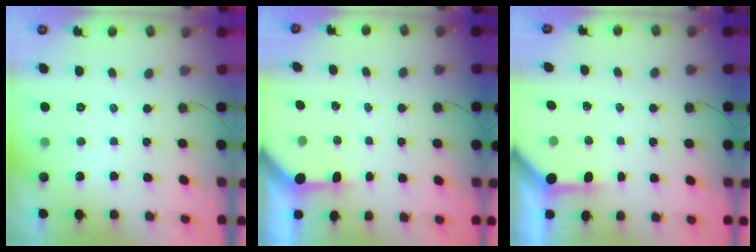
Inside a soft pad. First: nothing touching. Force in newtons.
{"total": 3.2, "press": 3.2, "slide": 0.3}
{"total": 3.5, "press": 3.5, "slide": 0.4}